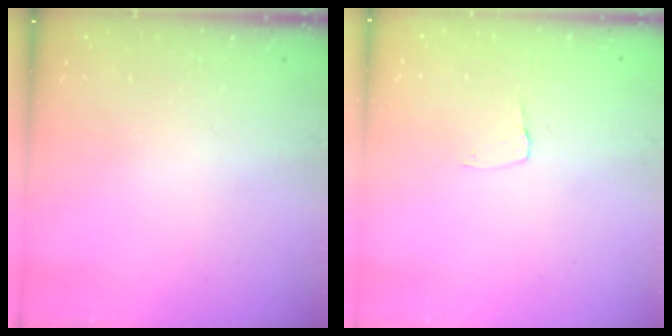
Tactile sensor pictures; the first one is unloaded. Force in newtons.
{"total": 2.9, "press": 2.9, "slide": 0.3}